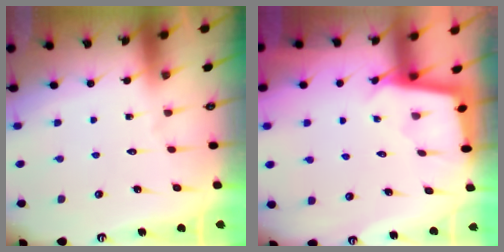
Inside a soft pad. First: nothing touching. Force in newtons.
{"total": 2.4, "press": 2.4, "slide": 0.1}